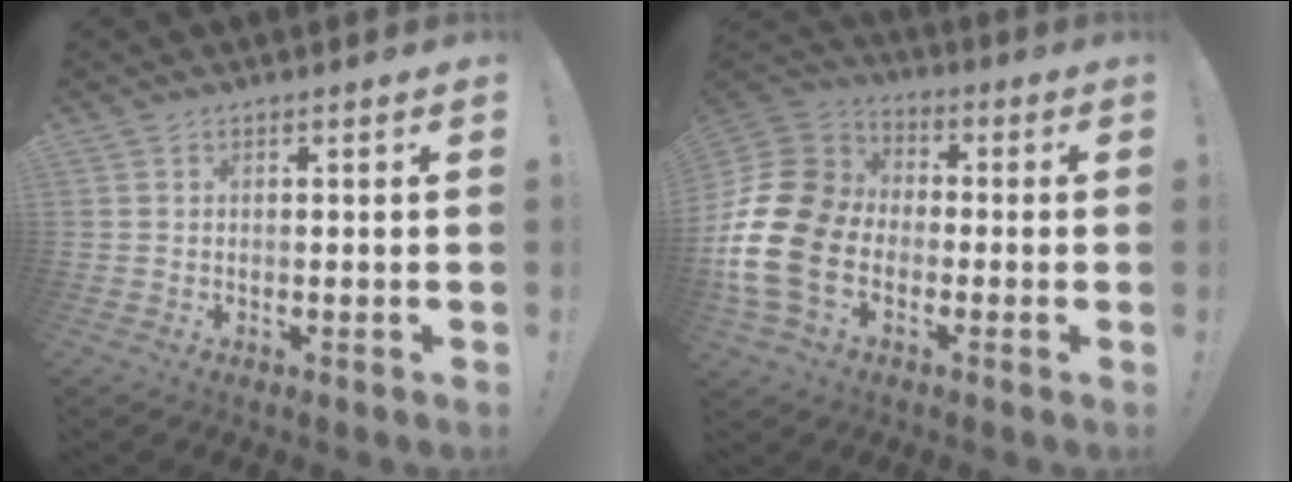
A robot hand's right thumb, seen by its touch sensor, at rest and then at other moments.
{"total": 19.1, "force": [-4.1, 14.3, 11.9], "torque": [-0.240, 0.035, -0.061]}